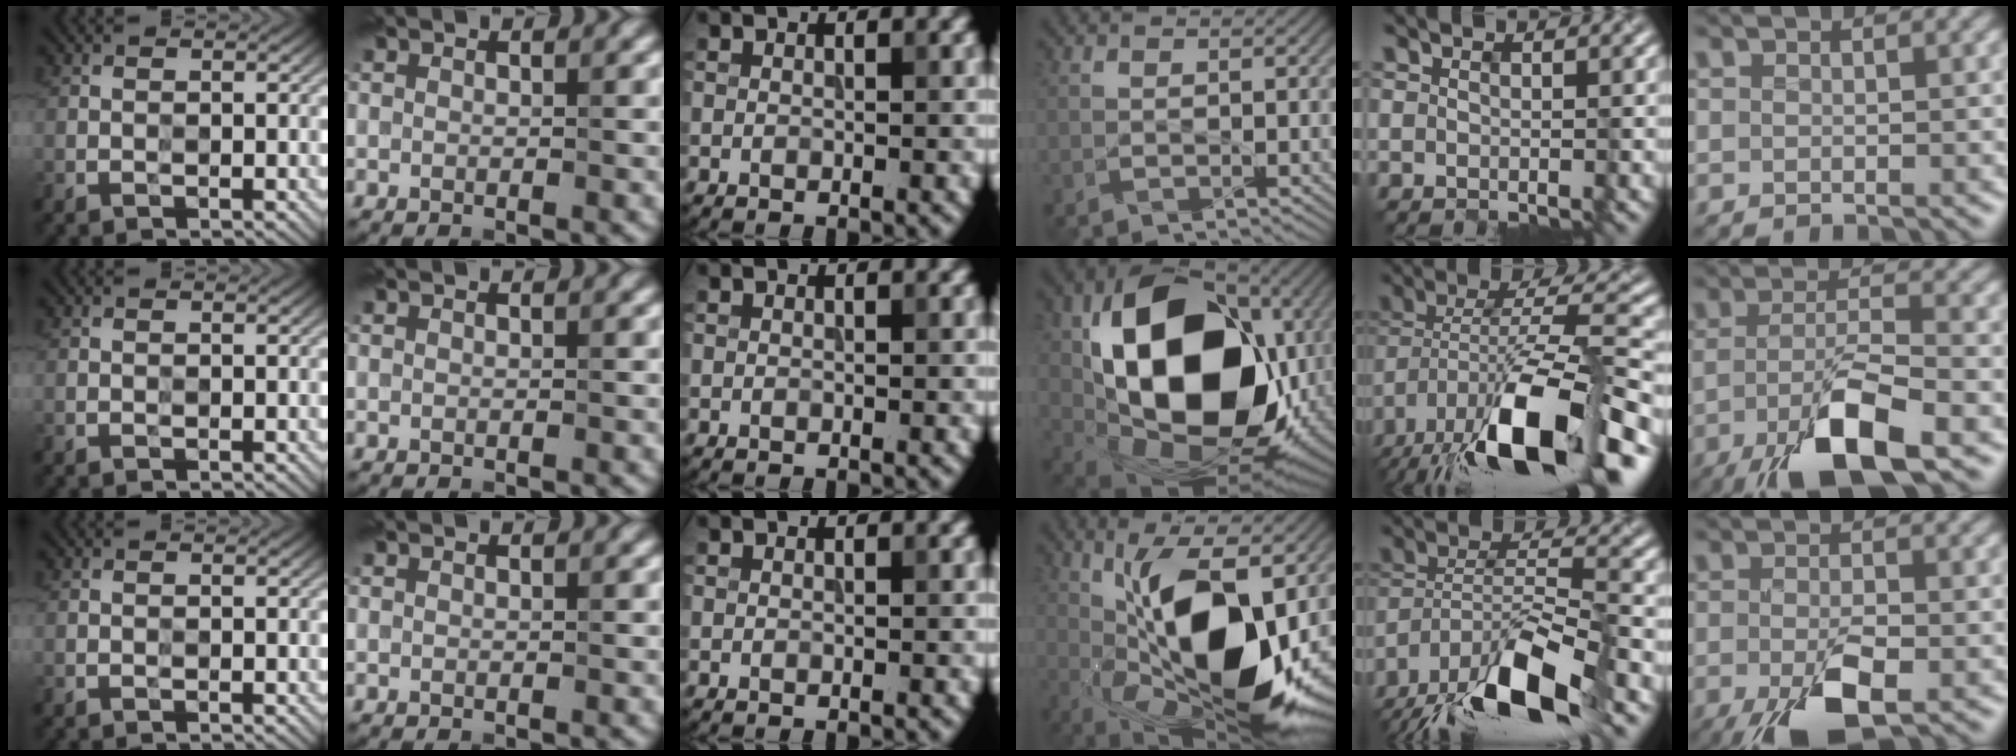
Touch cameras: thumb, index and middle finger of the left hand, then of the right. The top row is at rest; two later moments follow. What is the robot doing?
{"motion": "extract", "object": "ethernet cable"}